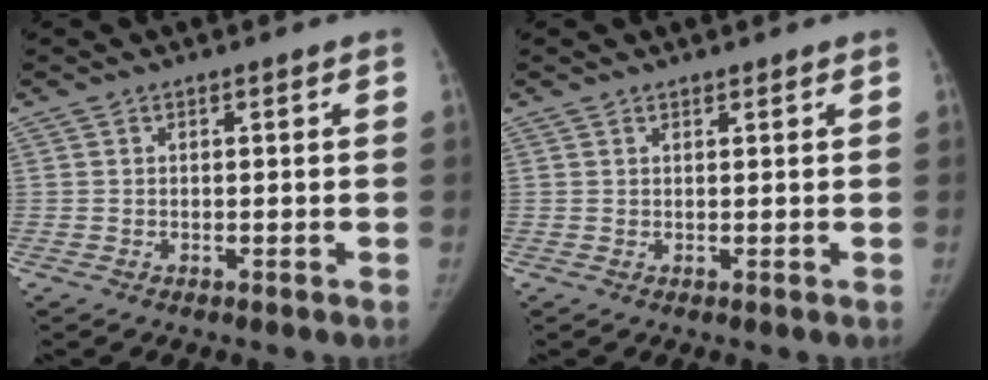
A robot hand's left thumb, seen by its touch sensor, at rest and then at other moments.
{"total": 0.7, "force": [0.6, 0.2, 0.1], "torque": [-0.004, -0.005, 0.010]}